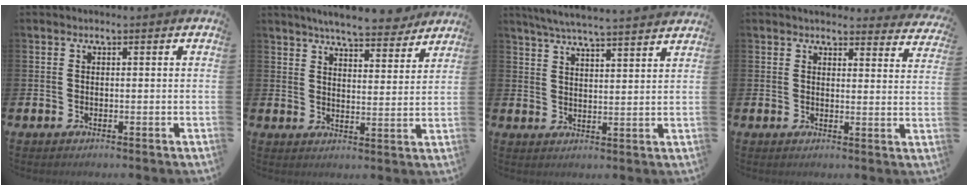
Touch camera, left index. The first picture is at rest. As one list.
[{"total": 6.9, "force": [6.5, 0.8, 2.0], "torque": [-0.044, -0.035, 0.113]}, {"total": 5.7, "force": [5.5, -0.3, 1.4], "torque": [-0.047, -0.030, 0.097]}, {"total": 3.5, "force": [3.4, 0.6, 0.1], "torque": [0.000, -0.024, 0.059]}]